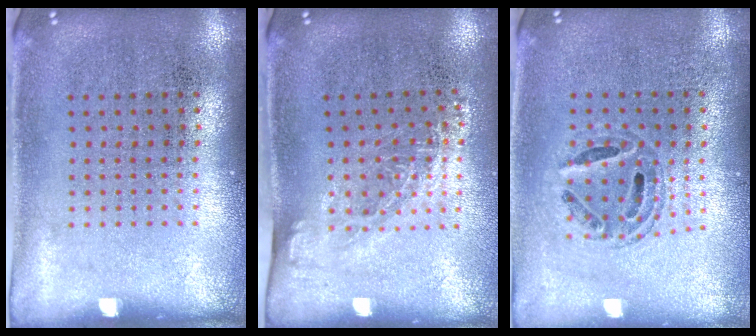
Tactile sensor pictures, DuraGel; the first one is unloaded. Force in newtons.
{"total": 1.3, "press": 0.9, "slide": 0.9}
{"total": 0.6, "press": 0.6, "slide": 0.2}